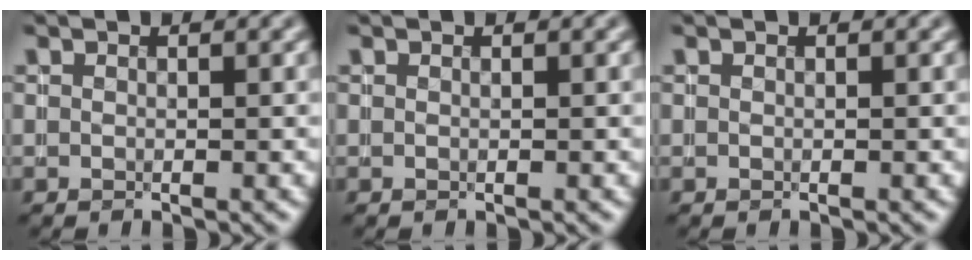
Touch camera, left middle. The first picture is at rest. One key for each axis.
{"total": 0.0}
{"total": 0.0}